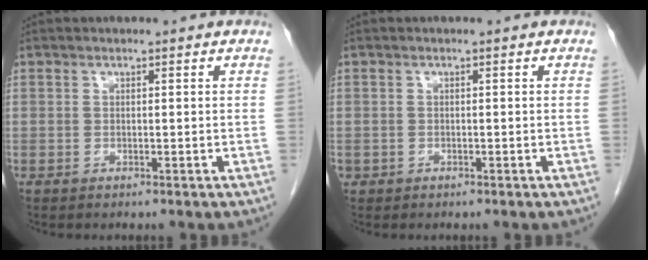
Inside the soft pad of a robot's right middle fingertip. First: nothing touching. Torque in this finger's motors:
{"motor_torque": [1.54, -0.60, 0.59, 0.08]}